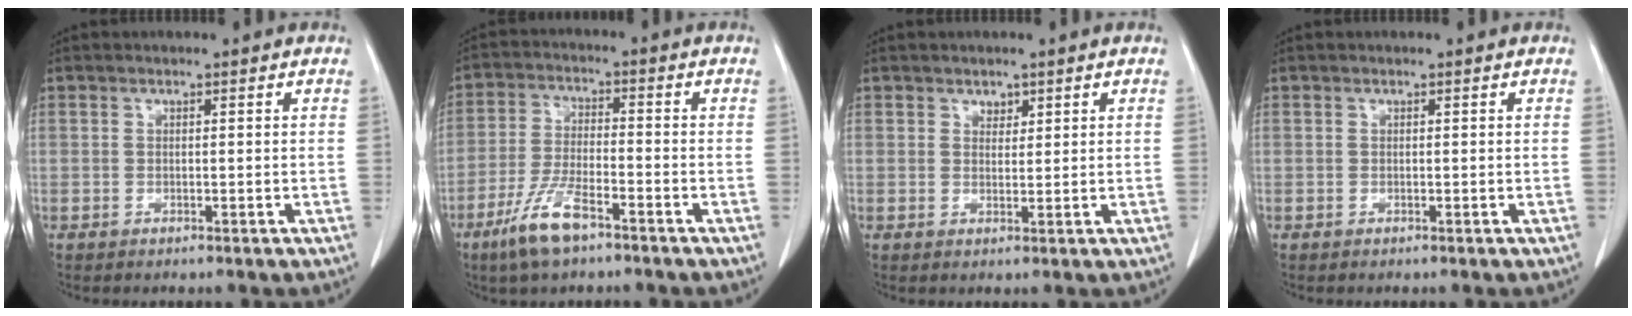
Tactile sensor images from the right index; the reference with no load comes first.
{"total": 8.1, "force": [-5.2, 1.8, 5.9], "torque": [-0.126, -0.011, -0.096]}
{"total": 1.4, "force": [1.0, 0.9, 0.5], "torque": [-0.002, -0.004, 0.015]}
{"total": 0.0}